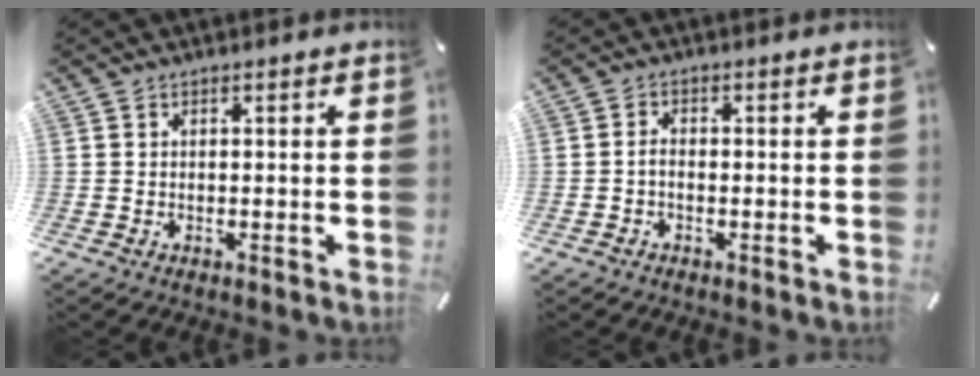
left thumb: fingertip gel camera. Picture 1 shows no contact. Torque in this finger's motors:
{"motor_torque": [-0.11, -0.20, 0.23, 0.34, -0.01]}